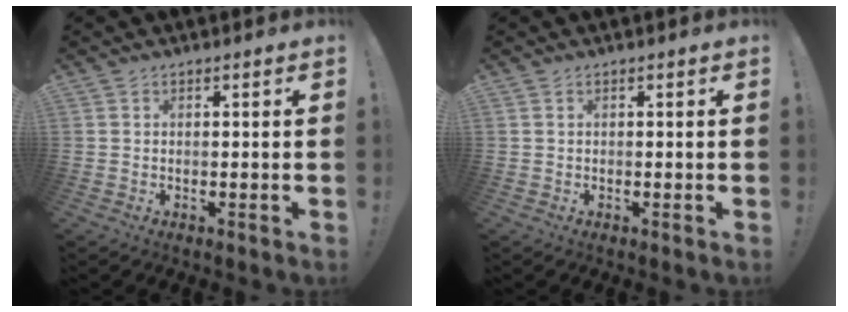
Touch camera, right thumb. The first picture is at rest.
{"total": 0.0}